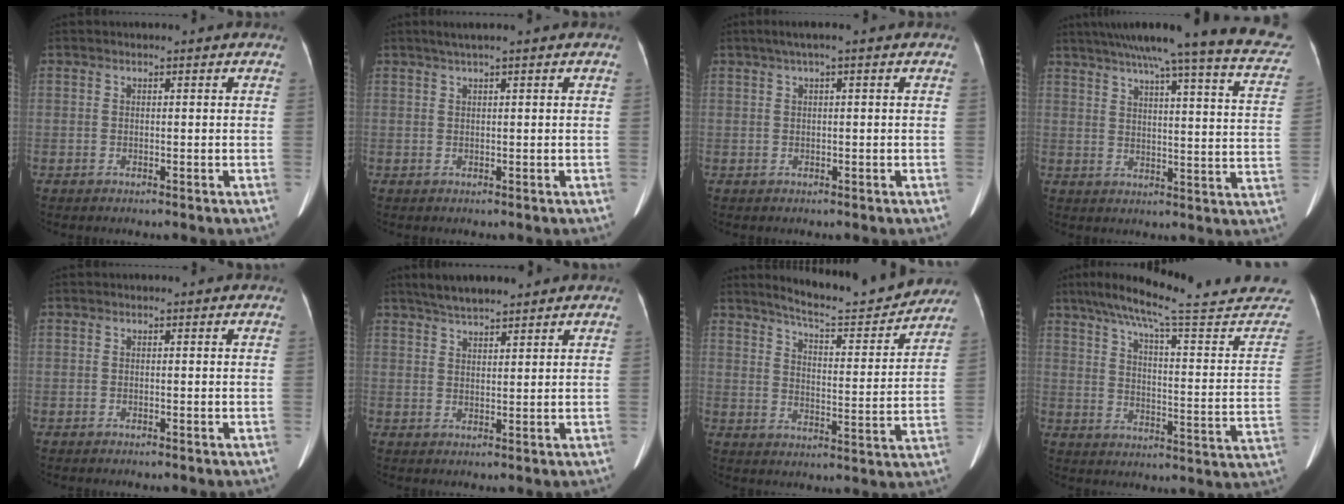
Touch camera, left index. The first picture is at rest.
{"total": 2.3, "force": [1.6, -0.4, 1.6], "torque": [-0.034, 0.012, 0.035]}
{"total": 2.8, "force": [1.5, -0.2, 2.3], "torque": [-0.051, 0.018, 0.030]}
{"total": 26.3, "force": [22.0, 1.5, 14.3], "torque": [-0.205, -0.029, 0.267]}
{"total": 0.0}
{"total": 6.3, "force": [5.4, 0.9, 3.1], "torque": [-0.054, 0.023, 0.097]}
{"total": 15.7, "force": [14.6, 1.5, 5.5], "torque": [-0.081, -0.024, 0.197]}
{"total": 28.8, "force": [25.7, 1.6, 12.9], "torque": [-0.194, -0.076, 0.323]}